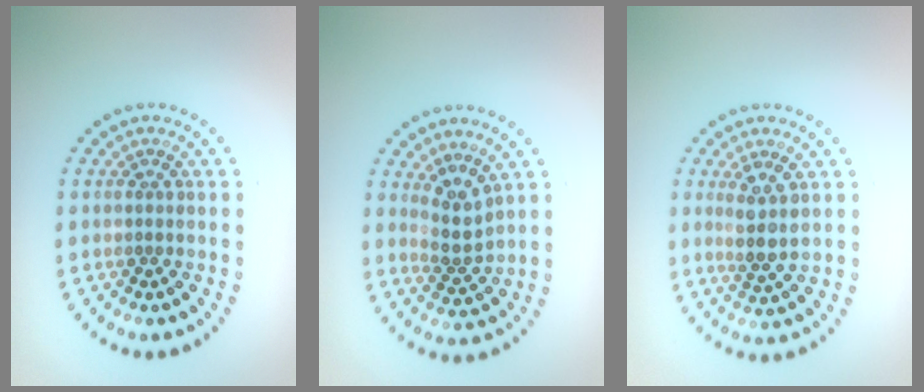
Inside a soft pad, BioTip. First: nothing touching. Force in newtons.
{"total": 2.5, "press": 1.7, "slide": 1.8}
{"total": 2.5, "press": 2.2, "slide": 1.2}